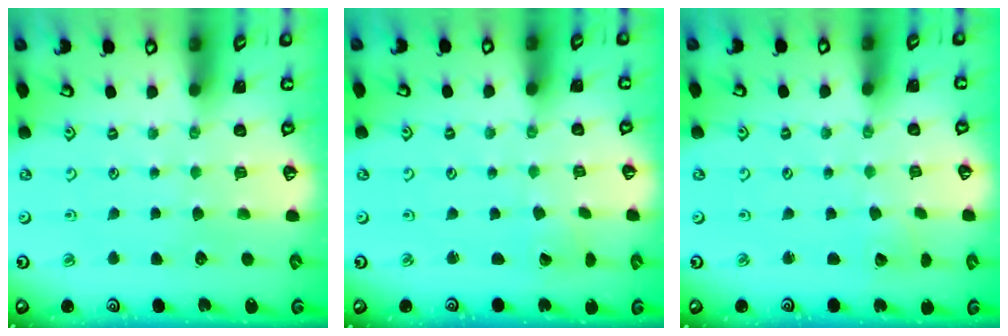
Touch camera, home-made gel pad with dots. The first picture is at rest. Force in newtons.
{"total": 1.2, "press": 1.2, "slide": 0.0}
{"total": 1.3, "press": 1.3, "slide": 0.0}